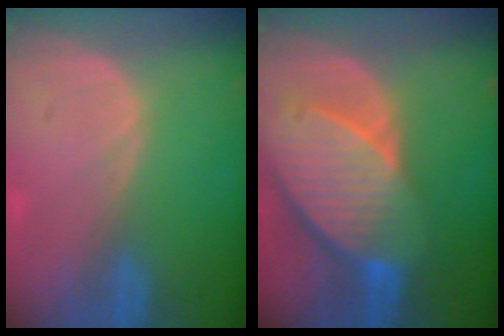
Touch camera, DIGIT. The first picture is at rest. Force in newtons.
{"total": 10.7, "press": 9.4, "slide": 5.1}